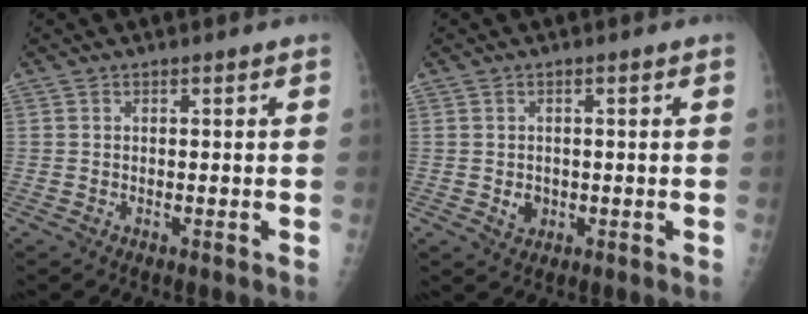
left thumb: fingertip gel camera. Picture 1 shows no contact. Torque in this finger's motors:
{"motor_torque": [-0.22, 0.17, 0.05, 0.04, 0.00]}